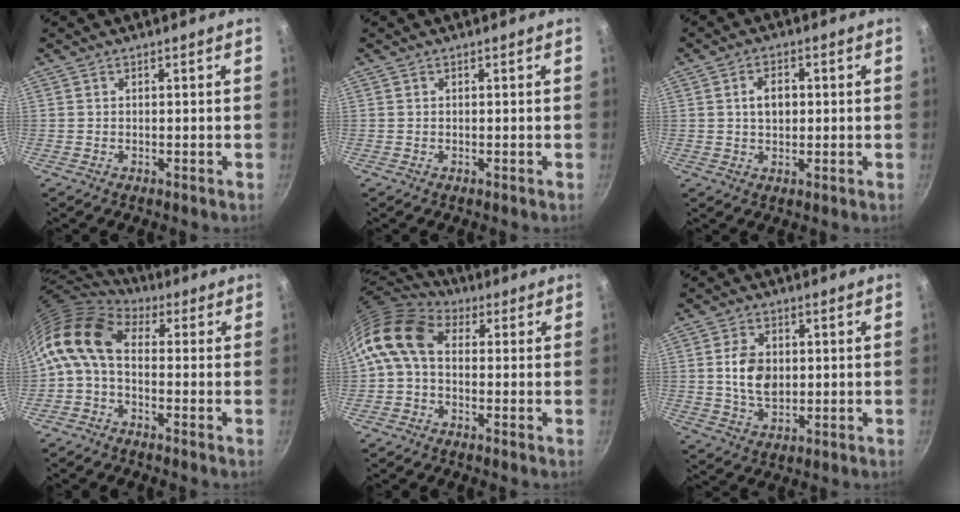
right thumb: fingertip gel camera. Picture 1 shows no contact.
{"total": 0.0}
{"total": 4.5, "force": [0.5, 3.0, 3.4], "torque": [-0.041, 0.008, 0.008]}
{"total": 10.8, "force": [-0.1, 6.5, 8.6], "torque": [-0.170, 0.026, -0.023]}
{"total": 10.8, "force": [0.8, 7.4, 7.9], "torque": [-0.149, 0.026, -0.006]}
{"total": 7.8, "force": [0.6, 5.3, 5.7], "torque": [-0.093, -0.006, 0.011]}